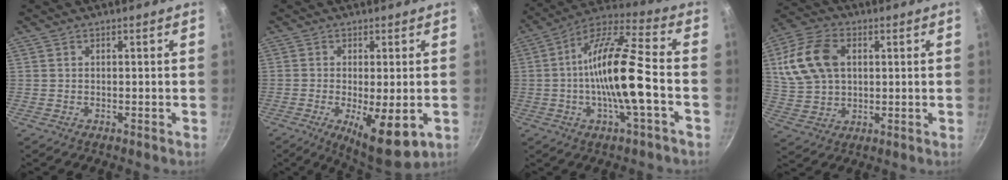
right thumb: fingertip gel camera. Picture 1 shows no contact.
{"total": 9.0, "force": [-2.3, 2.4, 8.4], "torque": [-0.136, -0.011, -0.023]}
{"total": 16.9, "force": [-2.7, 3.8, 16.2], "torque": [-0.289, 0.030, -0.060]}
{"total": 14.2, "force": [3.2, 9.8, 9.7], "torque": [-0.179, 0.008, 0.061]}